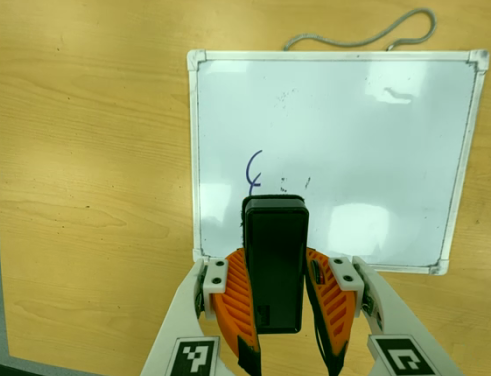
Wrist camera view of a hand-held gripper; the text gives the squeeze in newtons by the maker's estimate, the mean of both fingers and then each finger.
{"total": 6.4, "left": 5.0, "right": 7.8}